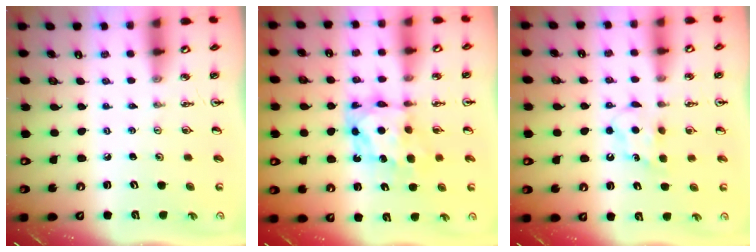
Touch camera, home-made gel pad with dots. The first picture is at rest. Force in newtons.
{"total": 7.5, "press": 7.5, "slide": 0.6}
{"total": 5.8, "press": 5.8, "slide": 0.6}